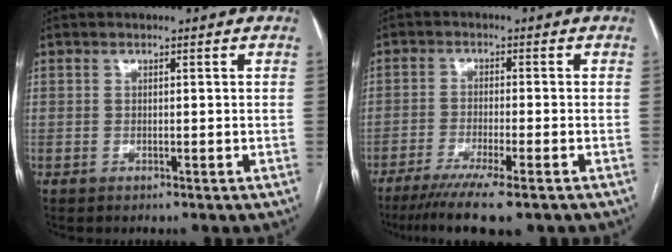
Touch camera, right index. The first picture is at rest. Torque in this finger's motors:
{"motor_torque": [1.12, -1.02, 0.52, 0.13]}